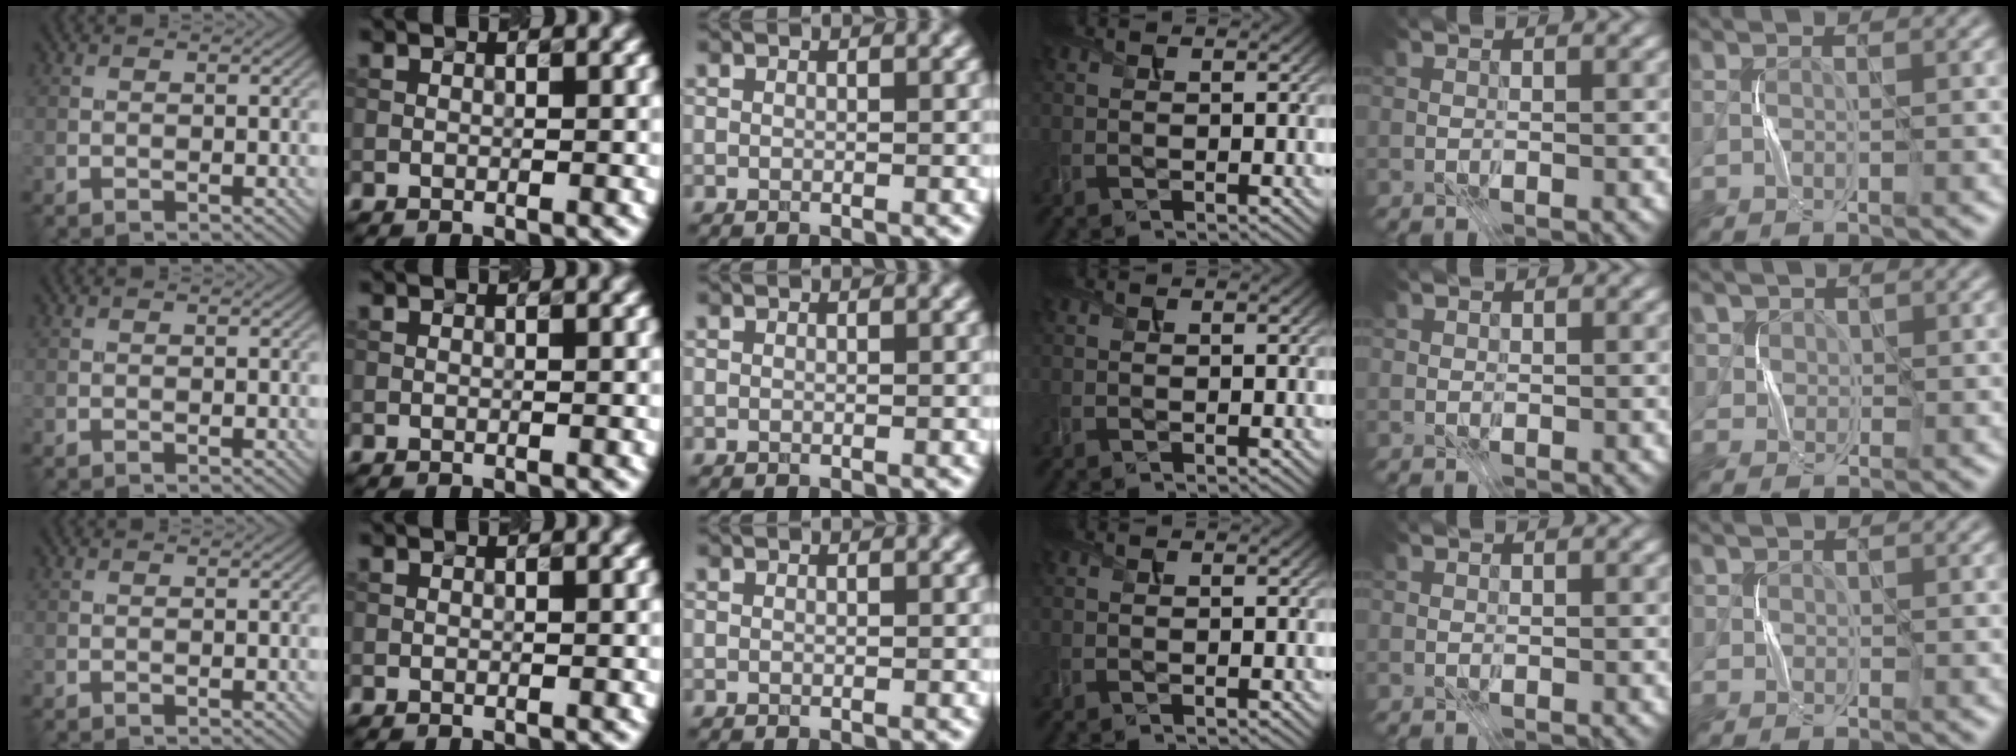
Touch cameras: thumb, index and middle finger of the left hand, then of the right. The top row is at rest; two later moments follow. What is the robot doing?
{"motion": "press", "object": "stapler"}